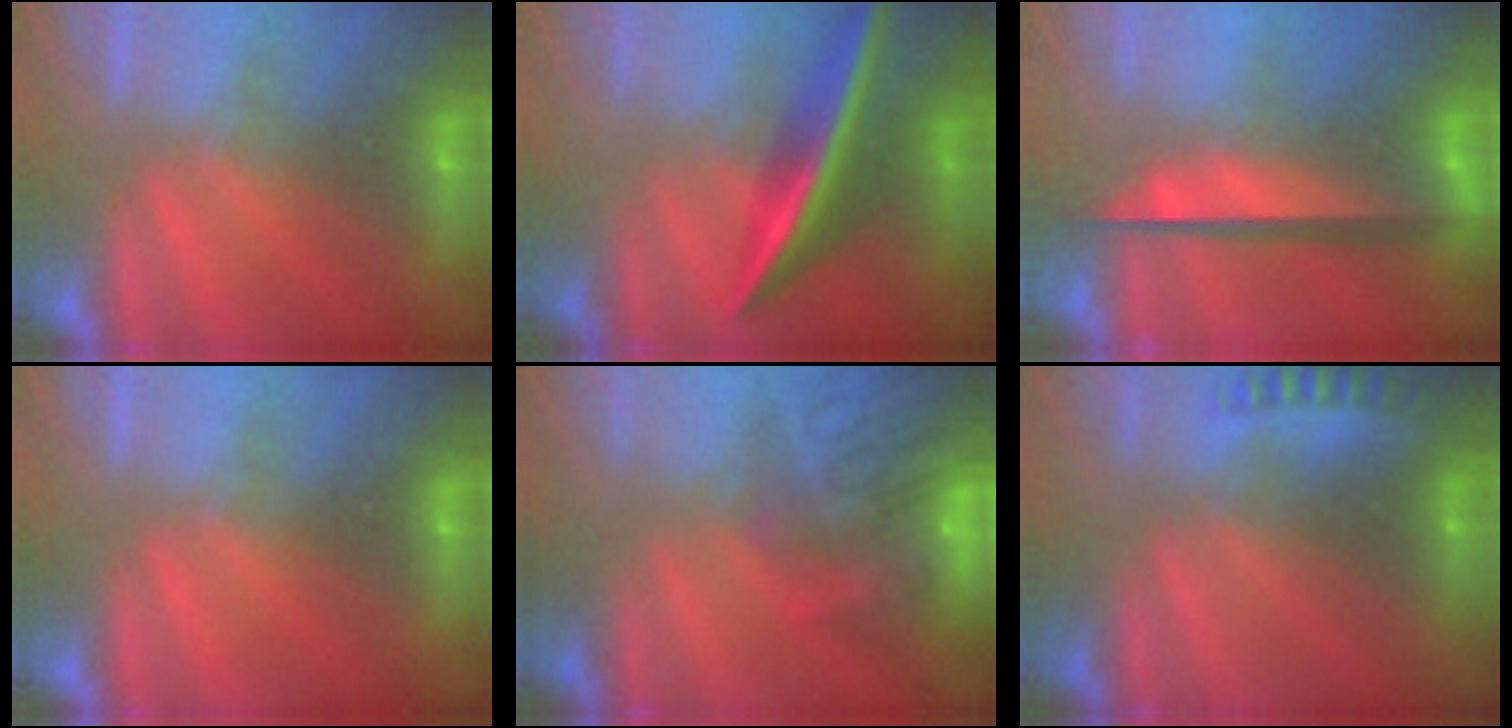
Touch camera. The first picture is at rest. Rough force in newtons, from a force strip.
{"total": 2.5}
{"total": 7.3}
{"total": 0.0}
{"total": 7.0}
{"total": 2.6}